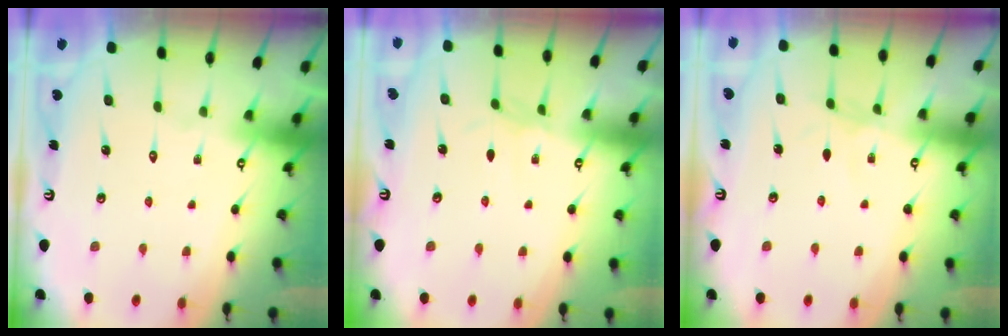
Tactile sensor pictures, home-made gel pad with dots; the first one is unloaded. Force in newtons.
{"total": 1.9, "press": 1.9, "slide": 0.5}
{"total": 2.7, "press": 2.7, "slide": 0.4}